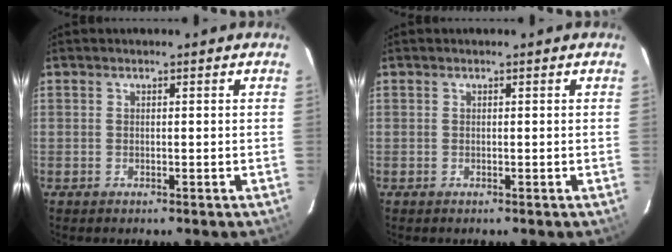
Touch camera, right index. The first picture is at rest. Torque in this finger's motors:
{"motor_torque": [0.07, 0.00, 0.04, 0.01]}